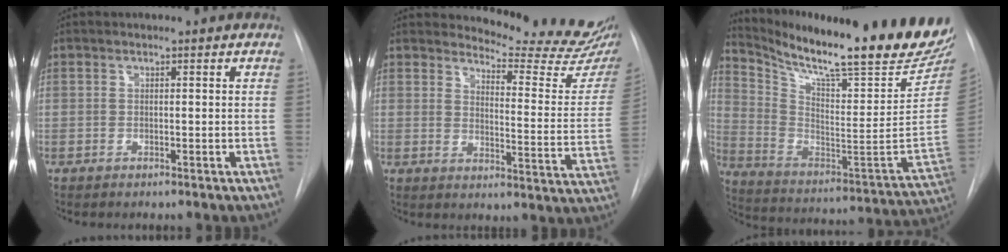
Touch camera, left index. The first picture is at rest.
{"total": 15.5, "force": [15.1, 0.5, 3.7], "torque": [-0.045, -0.120, 0.165]}
{"total": 27.3, "force": [23.2, 2.1, 14.1], "torque": [-0.239, -0.101, 0.333]}